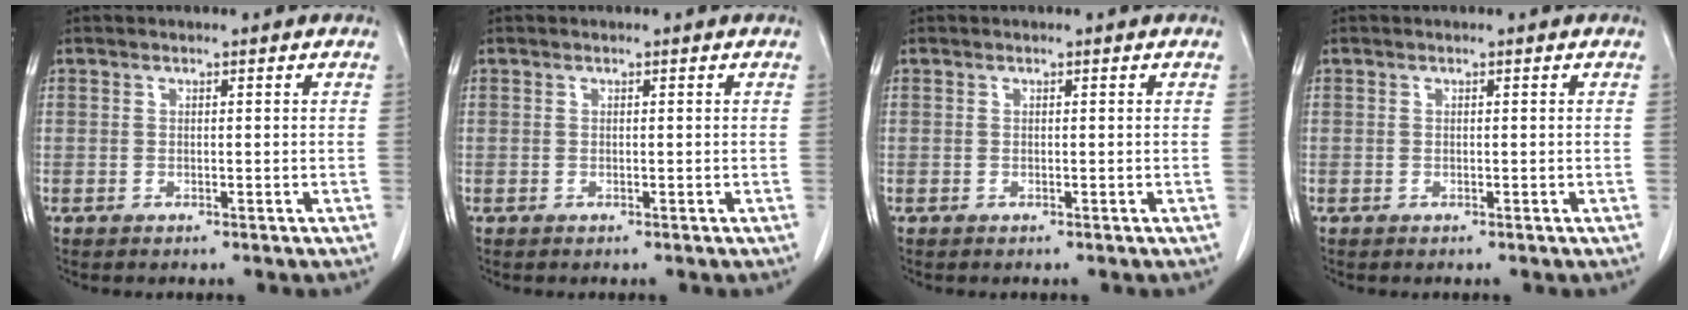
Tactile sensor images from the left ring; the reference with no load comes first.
{"total": 0.0}
{"total": 0.0}
{"total": 0.0}